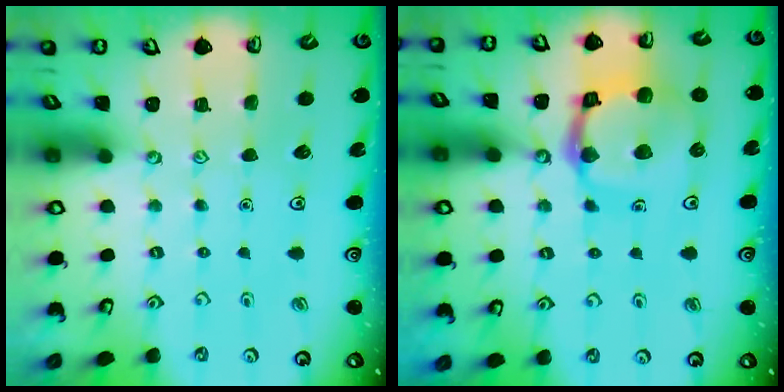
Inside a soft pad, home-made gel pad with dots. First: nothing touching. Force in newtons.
{"total": 14.1, "press": 14.1, "slide": 1.5}